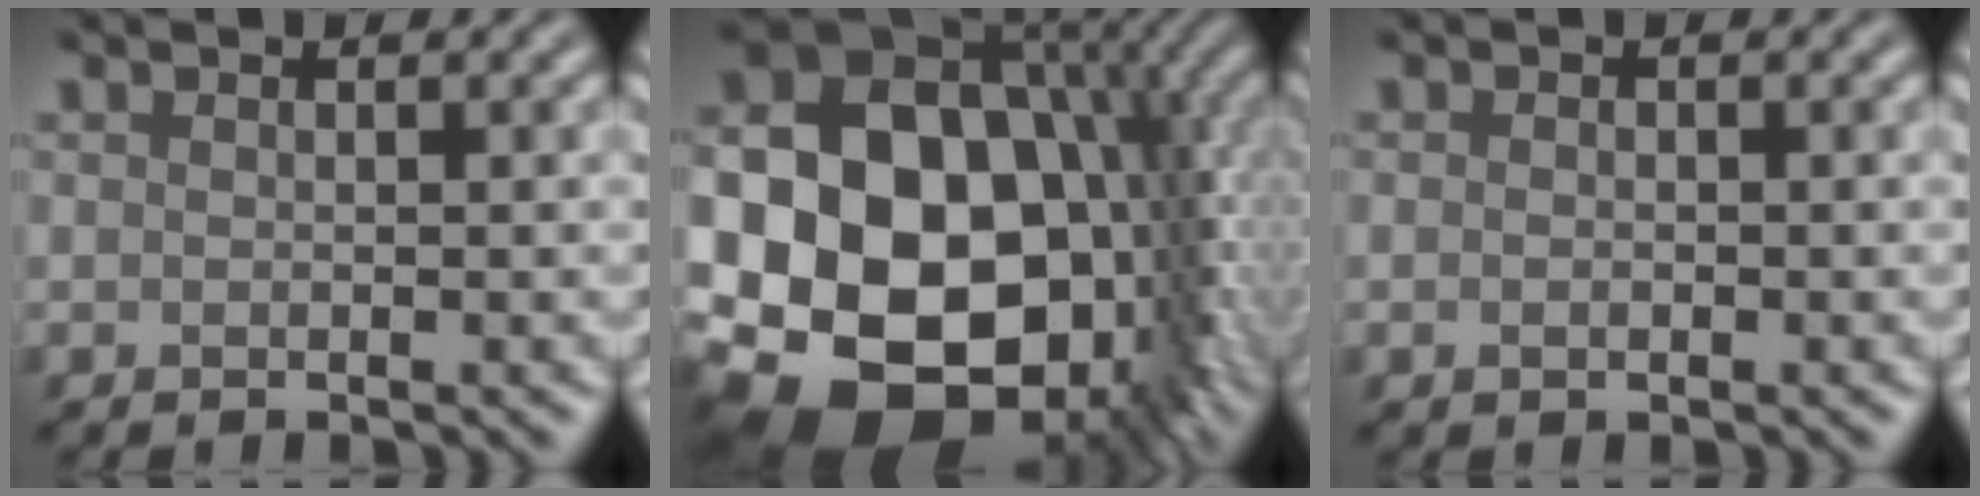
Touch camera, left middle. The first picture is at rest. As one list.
[{"total": 23.9, "force": [-3.9, 18.8, 14.3], "torque": [-0.241, -0.001, -0.094]}, {"total": 0.8, "force": [-0.2, 0.5, 0.5], "torque": [-0.010, -0.001, -0.003]}]